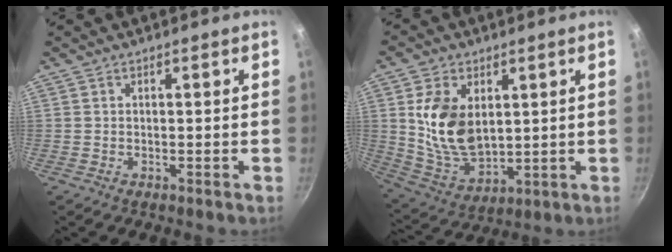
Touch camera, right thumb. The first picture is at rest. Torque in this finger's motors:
{"motor_torque": [1.58, 1.59, 1.27, -0.22, 0.32]}